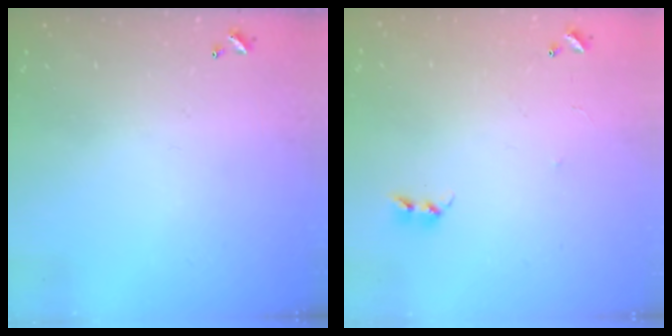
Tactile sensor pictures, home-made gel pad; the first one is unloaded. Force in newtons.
{"total": 6.8, "press": 6.7, "slide": 0.6}